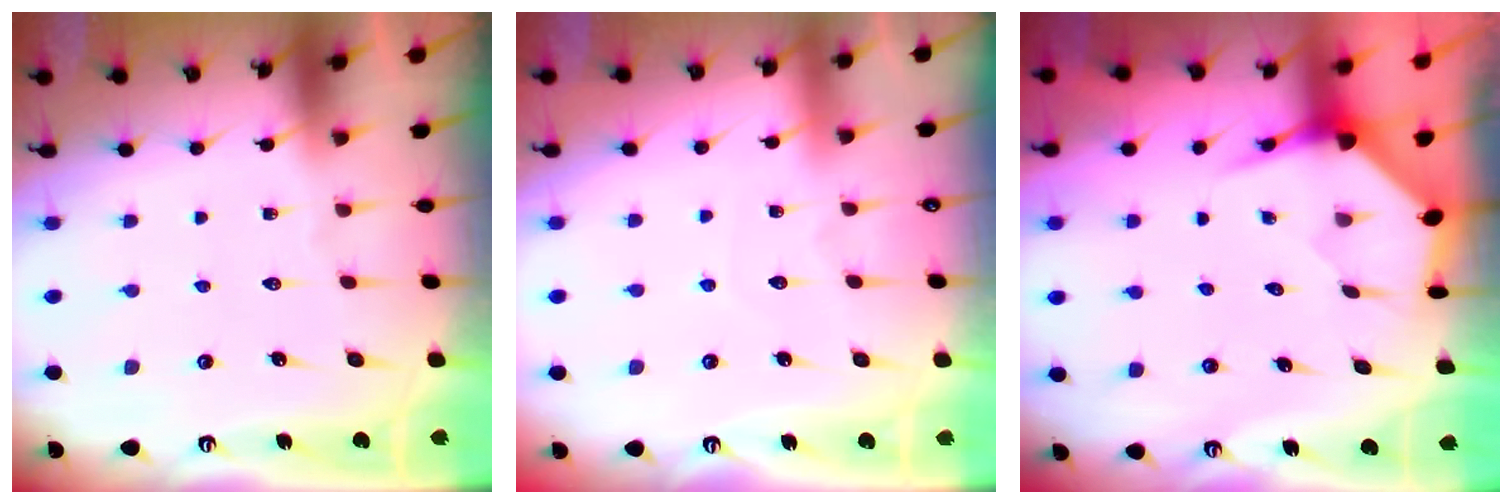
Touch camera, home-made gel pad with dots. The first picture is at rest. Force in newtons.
{"total": 2.9, "press": 2.9, "slide": 0.3}
{"total": 4.0, "press": 3.9, "slide": 0.4}